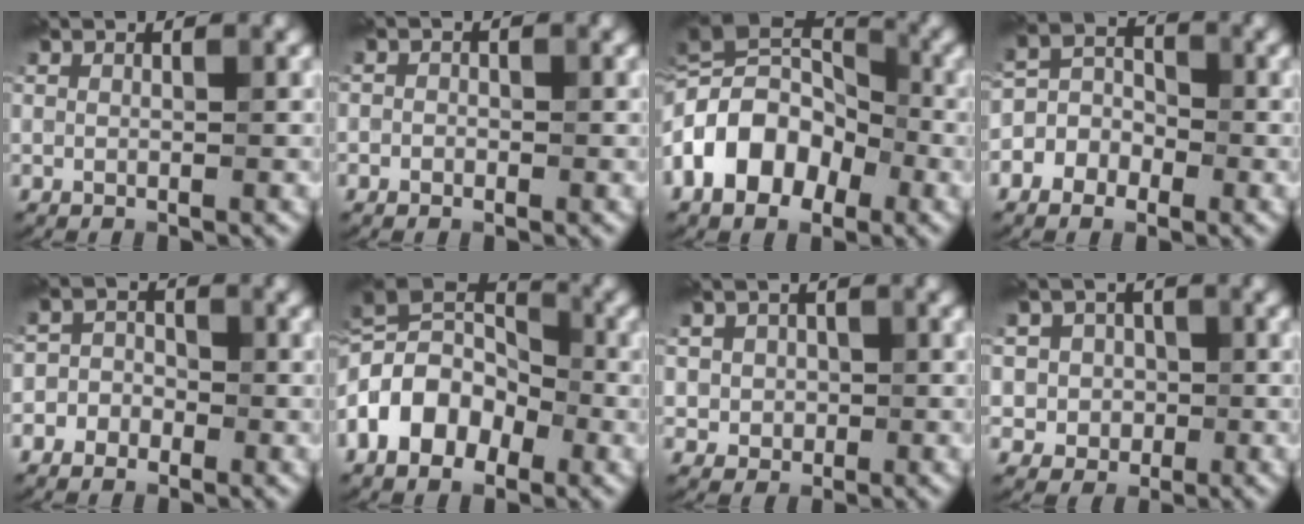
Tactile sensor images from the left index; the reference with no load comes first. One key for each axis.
{"total": 1.0, "fx": -0.4, "fy": 0.9, "fz": 0.1, "tx": 0.014, "ty": -0.002, "tz": -0.015}
{"total": 10.4, "fx": -3.4, "fy": 7.1, "fz": 6.8, "tx": -0.128, "ty": 0.016, "tz": -0.086}
{"total": 4.3, "fx": -1.7, "fy": 3.6, "fz": 1.6, "tx": 0.000, "ty": 0.013, "tz": -0.050}
{"total": 3.2, "fx": -1.5, "fy": 2.8, "fz": 0.6, "tx": 0.020, "ty": 0.008, "tz": -0.042}
{"total": 8.4, "fx": -3.0, "fy": 5.8, "fz": 5.3, "tx": -0.098, "ty": 0.015, "tz": -0.079}
{"total": 2.7, "fx": 0.1, "fy": 2.5, "fz": 1.1, "tx": -0.011, "ty": 0.006, "tz": -0.004}
{"total": 3.7, "fx": 0.0, "fy": 3.6, "fz": 1.1, "tx": -0.003, "ty": 0.013, "tz": -0.014}